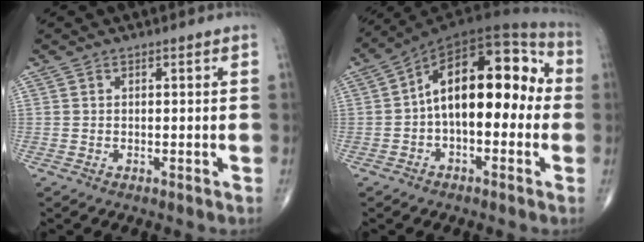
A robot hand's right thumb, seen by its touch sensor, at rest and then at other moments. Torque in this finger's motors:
{"motor_torque": [1.67, 2.84, 0.85, -0.33, 0.20]}